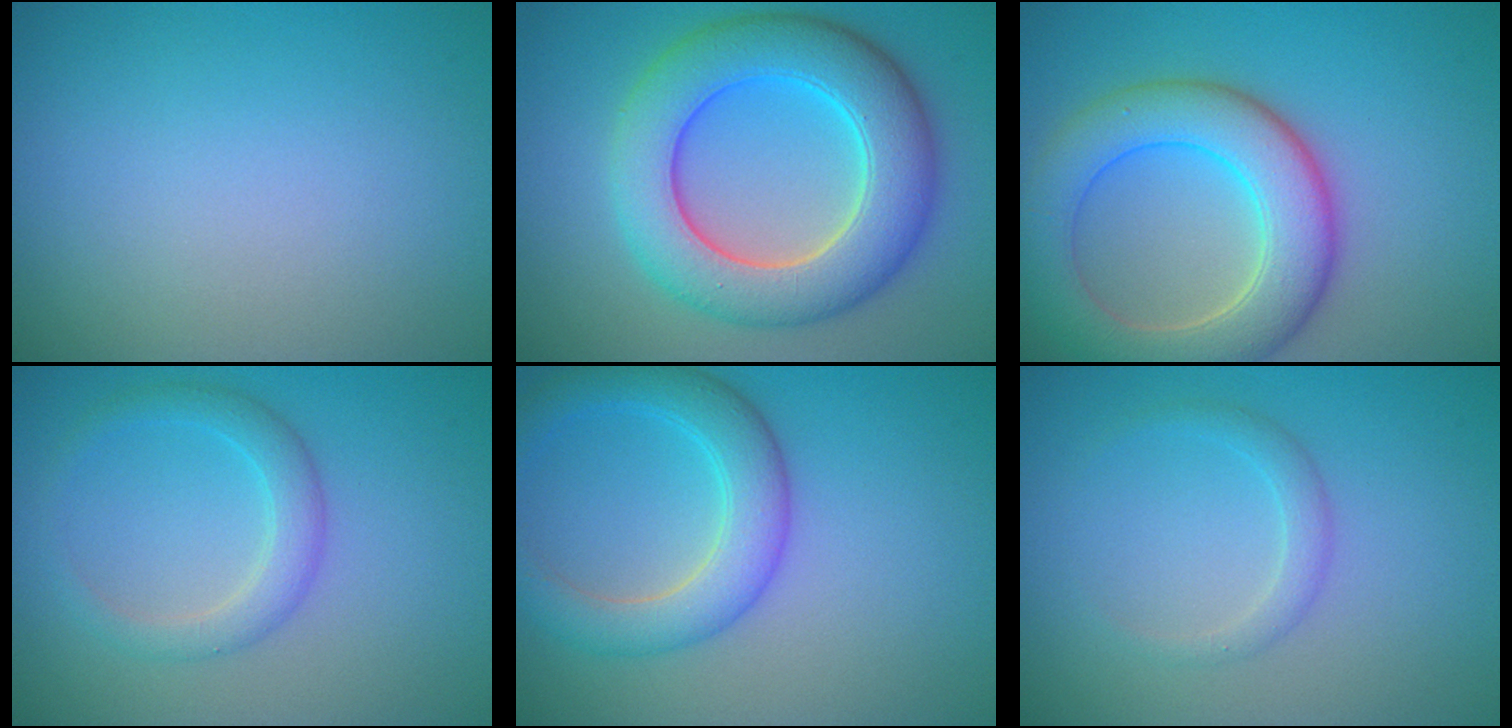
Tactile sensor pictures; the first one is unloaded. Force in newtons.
{"total": 9.2, "press": 9.2, "slide": 0.3}
{"total": 7.4, "press": 7.4, "slide": 0.5}
{"total": 2.6, "press": 2.6, "slide": 0.1}
{"total": 4.9, "press": 4.9, "slide": 0.1}
{"total": 1.5, "press": 1.5, "slide": 0.2}